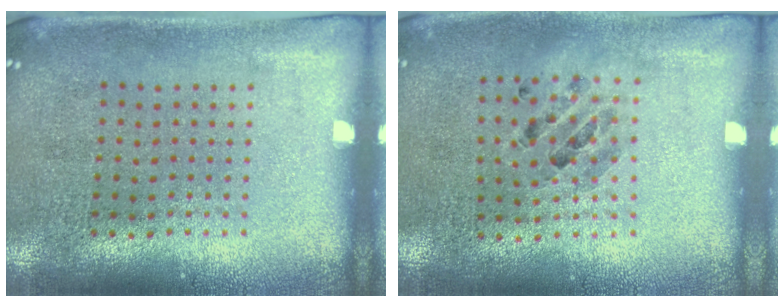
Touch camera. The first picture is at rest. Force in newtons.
{"total": 0.9, "press": 0.8, "slide": 0.2}